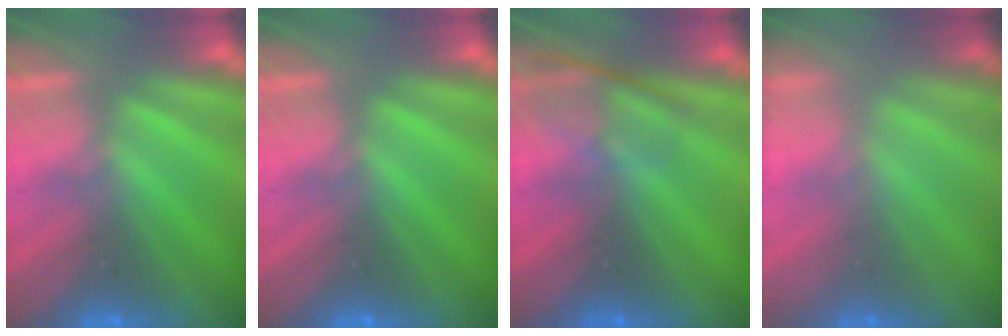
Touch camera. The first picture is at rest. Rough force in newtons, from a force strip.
{"total": 0.0}
{"total": 2.4}
{"total": 1.7}